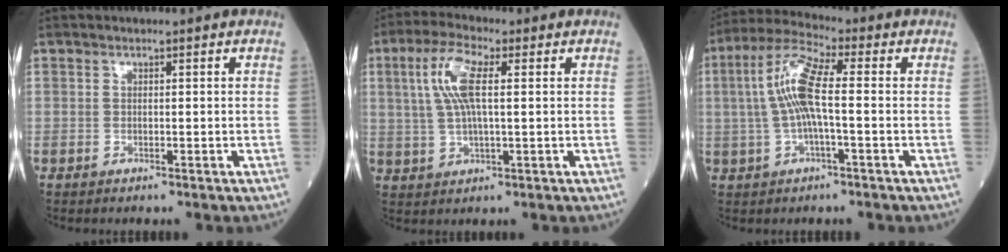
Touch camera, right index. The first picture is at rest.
{"total": 8.0, "force": [2.1, 1.9, 7.4], "torque": [-0.162, 0.013, 0.042]}
{"total": 9.1, "force": [0.1, 1.5, 9.0], "torque": [-0.193, 0.020, -0.003]}